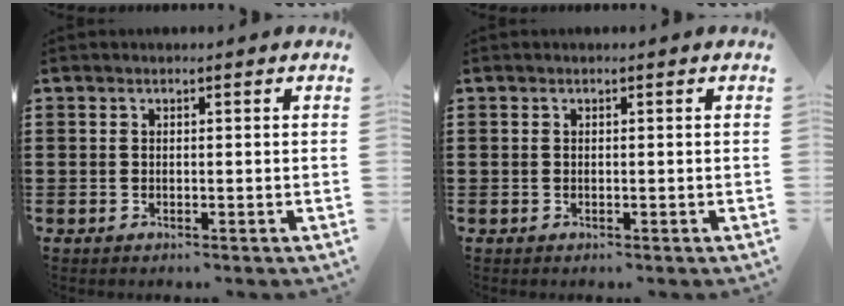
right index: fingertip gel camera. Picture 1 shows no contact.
{"total": 0.0}